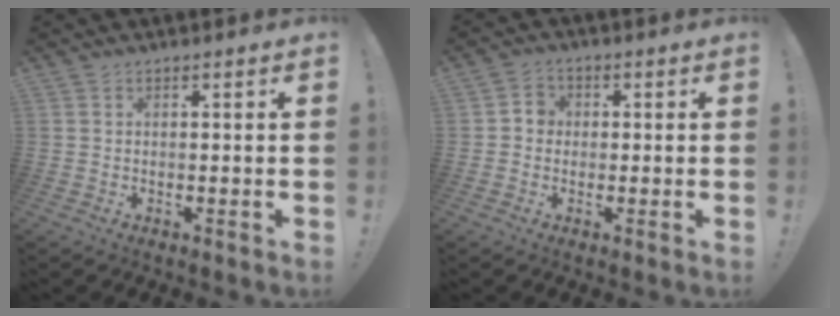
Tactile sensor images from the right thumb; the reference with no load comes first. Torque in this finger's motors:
{"motor_torque": [0.17, 0.15, 0.38, -0.29, -0.01]}